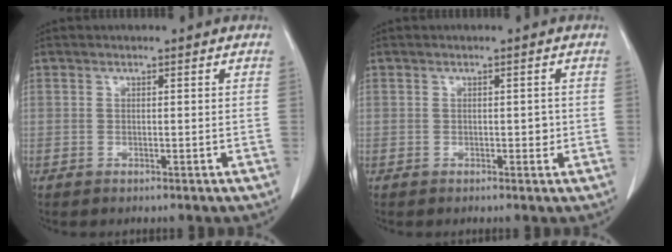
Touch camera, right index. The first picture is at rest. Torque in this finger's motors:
{"motor_torque": [0.27, -0.23, 0.00, 0.01]}